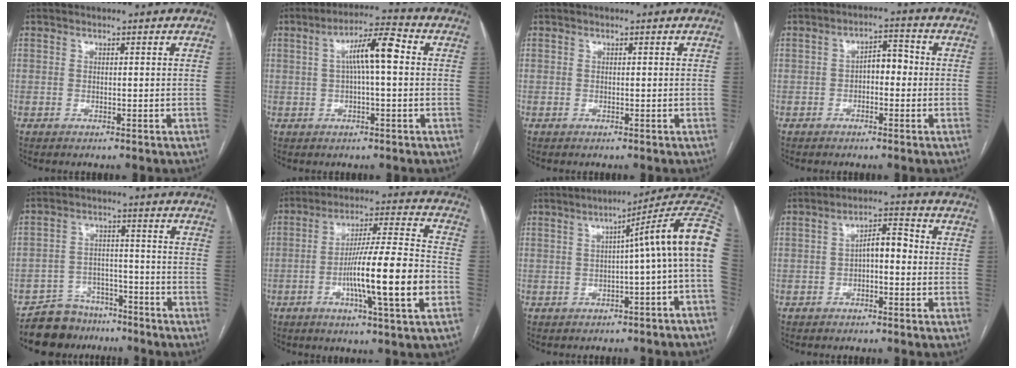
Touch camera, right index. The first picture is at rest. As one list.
[{"total": 7.8, "force": [1.1, 1.1, 7.6], "torque": [-0.134, 0.027, 0.014]}, {"total": 0.0}, {"total": 4.1, "force": [-0.5, 2.0, 3.5], "torque": [-0.052, 0.023, -0.011]}, {"total": 8.5, "force": [-7.2, 4.5, 0.2], "torque": [0.009, 0.030, -0.119]}, {"total": 15.9, "force": [-4.4, 0.1, 15.3], "torque": [-0.257, -0.001, -0.074]}, {"total": 11.0, "force": [-0.1, -0.7, 11.0], "torque": [-0.130, 0.035, -0.013]}, {"total": 4.8, "force": [-0.2, 1.7, 4.4], "torque": [-0.071, 0.024, -0.005]}]